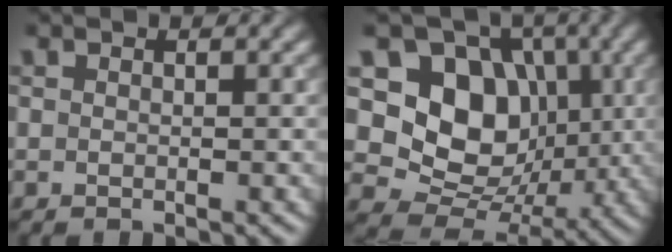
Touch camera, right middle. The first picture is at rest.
{"total": 9.6, "force": [1.6, 7.8, 5.4], "torque": [-0.091, -0.018, 0.013]}